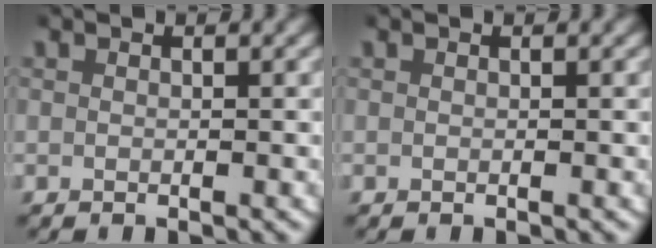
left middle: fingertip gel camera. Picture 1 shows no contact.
{"total": 0.0}